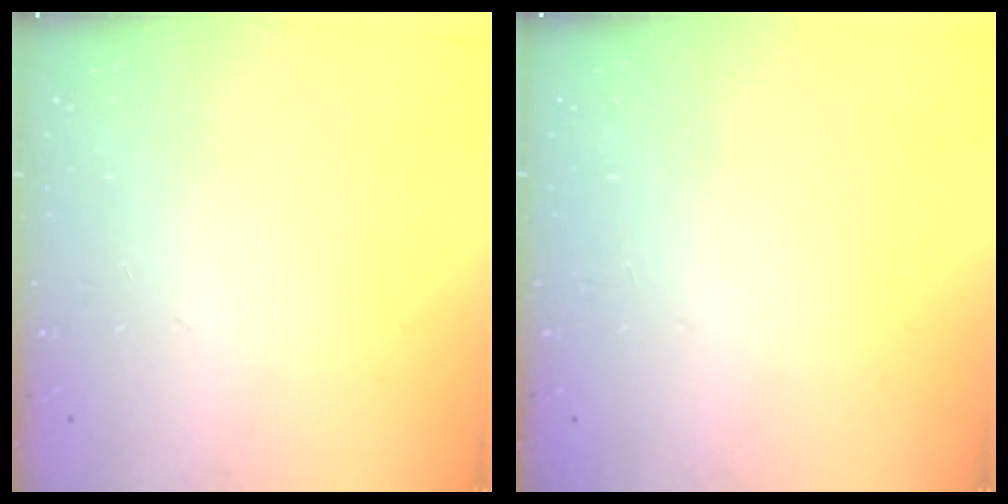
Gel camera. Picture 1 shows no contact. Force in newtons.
{"total": 0.0}